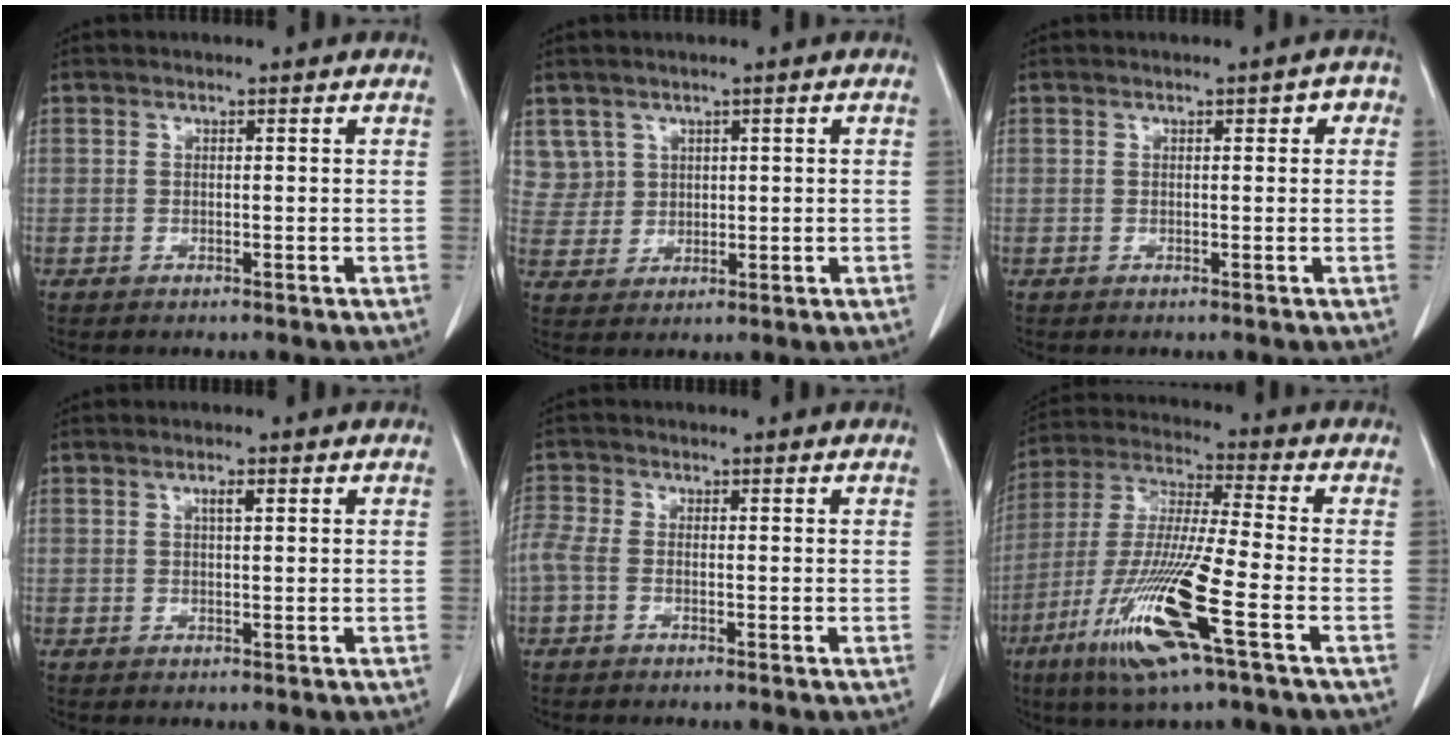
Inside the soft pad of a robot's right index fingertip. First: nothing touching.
{"total": 4.7, "force": [2.4, 4.0, -0.1], "torque": [0.007, 0.009, 0.054]}
{"total": 2.0, "force": [0.5, 1.1, 1.6], "torque": [-0.016, 0.019, 0.005]}
{"total": 1.4, "force": [0.6, 0.3, 1.2], "torque": [-0.021, 0.002, 0.009]}
{"total": 3.7, "force": [-0.8, 2.1, 2.9], "torque": [-0.090, 0.016, -0.019]}
{"total": 16.3, "force": [-7.1, 0.2, 14.7], "torque": [-0.312, -0.030, -0.138]}